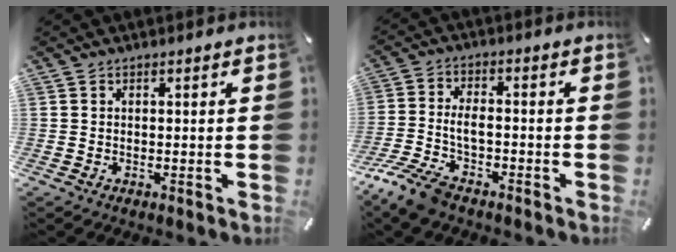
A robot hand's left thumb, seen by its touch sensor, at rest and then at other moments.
{"total": 8.2, "force": [-4.6, 4.0, 5.5], "torque": [-0.131, 0.011, -0.091]}